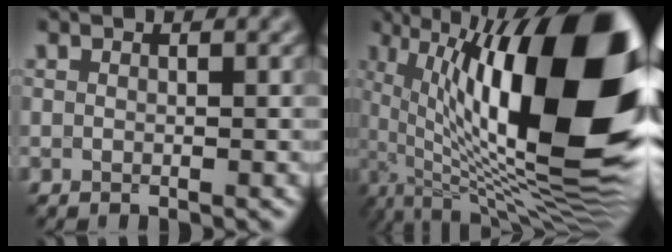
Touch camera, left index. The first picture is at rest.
{"total": 19.5, "force": [3.2, 7.5, 17.8], "torque": [-0.277, 0.018, 0.049]}